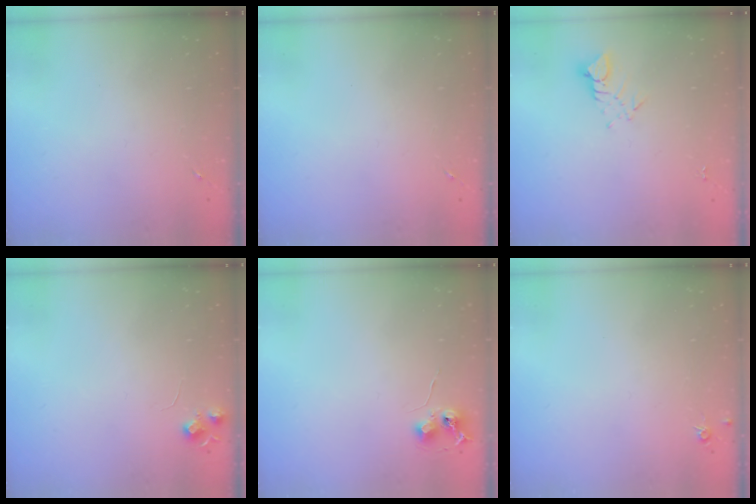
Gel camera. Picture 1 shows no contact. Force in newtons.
{"total": 0.0}
{"total": 3.1, "press": 3.1, "slide": 0.1}
{"total": 6.5, "press": 6.5, "slide": 0.8}
{"total": 6.4, "press": 6.3, "slide": 0.7}
{"total": 4.4, "press": 4.3, "slide": 0.5}